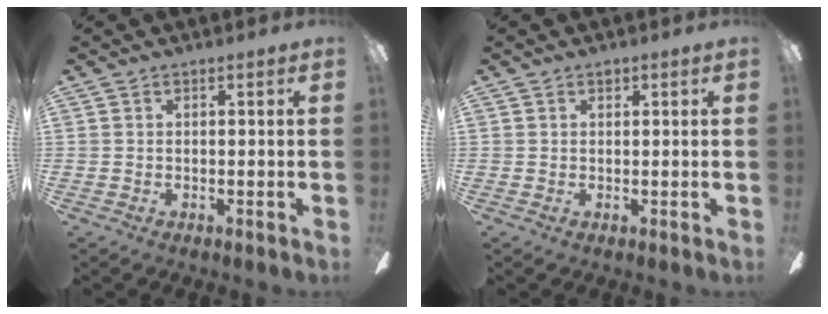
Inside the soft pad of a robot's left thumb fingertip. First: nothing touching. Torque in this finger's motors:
{"motor_torque": [0.13, -0.01, 0.40, -0.18, 0.00]}